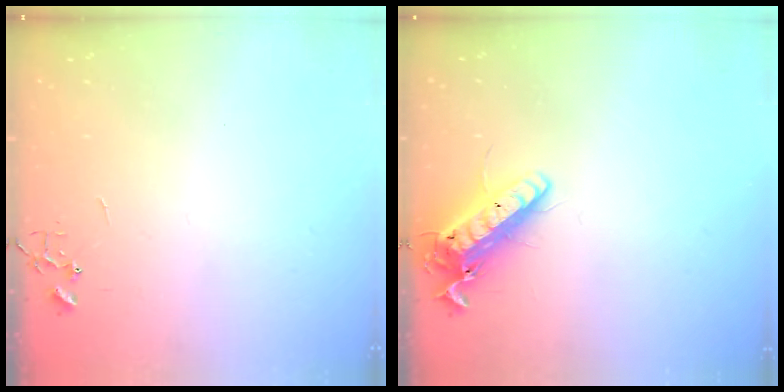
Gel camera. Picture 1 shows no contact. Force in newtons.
{"total": 15.6, "press": 15.4, "slide": 2.8}